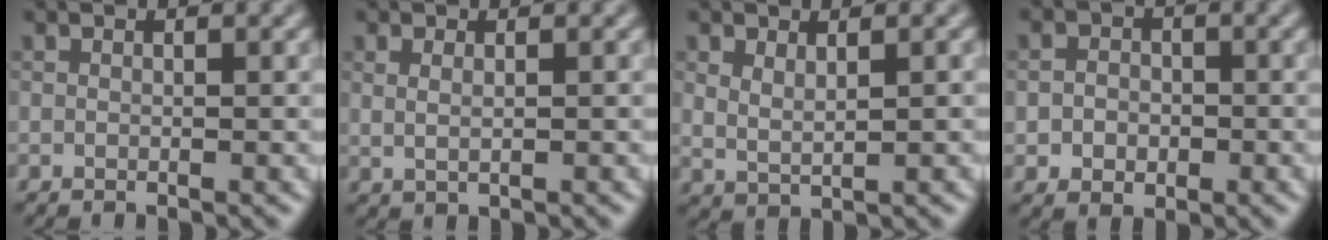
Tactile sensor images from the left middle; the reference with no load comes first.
{"total": 1.2, "force": [0.4, 0.5, 1.0], "torque": [-0.019, -0.007, 0.014]}
{"total": 1.7, "force": [1.0, 0.7, 1.3], "torque": [-0.029, -0.007, 0.023]}
{"total": 2.8, "force": [-0.5, 2.3, 1.5], "torque": [-0.016, -0.005, -0.016]}